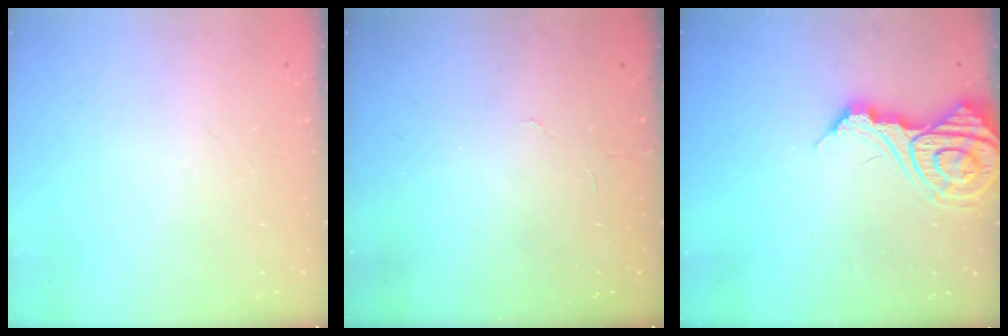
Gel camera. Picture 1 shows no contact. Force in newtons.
{"total": 3.5, "press": 3.5, "slide": 0.3}
{"total": 13.6, "press": 13.5, "slide": 1.4}